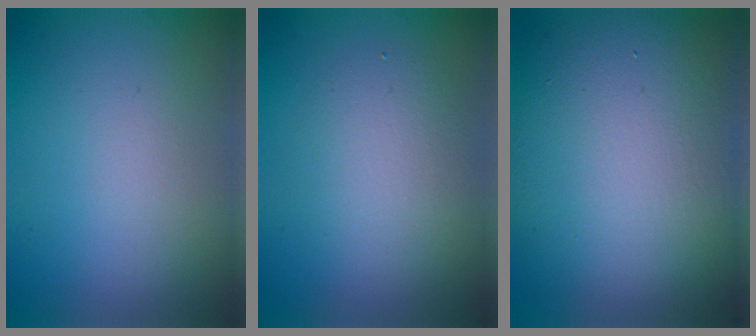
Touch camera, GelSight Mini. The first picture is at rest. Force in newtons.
{"total": 2.9, "press": 2.9, "slide": 0.2}
{"total": 14.2, "press": 14.2, "slide": 0.7}